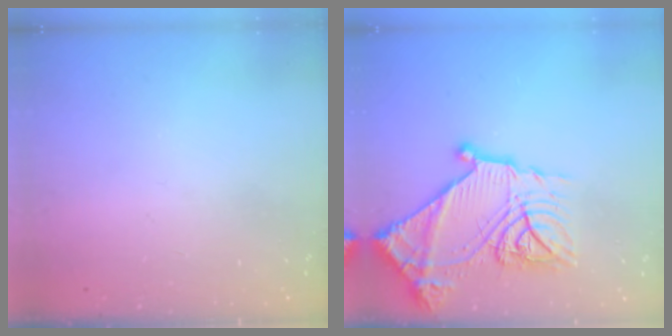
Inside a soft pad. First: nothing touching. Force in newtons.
{"total": 23.5, "press": 23.4, "slide": 1.6}